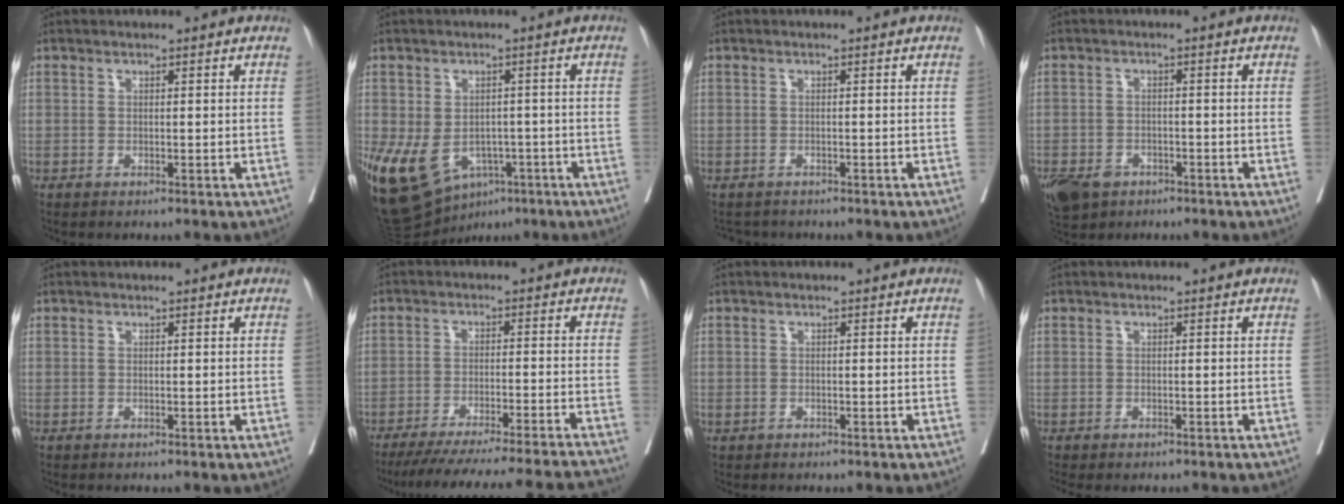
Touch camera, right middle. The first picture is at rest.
{"total": 13.9, "force": [-6.0, 9.8, 7.8], "torque": [-0.162, 0.004, -0.080]}
{"total": 2.3, "force": [-2.1, 0.9, -0.1], "torque": [-0.002, -0.005, -0.033]}
{"total": 9.5, "force": [-5.6, 6.5, 4.1], "torque": [-0.107, -0.008, -0.086]}
{"total": 0.0}
{"total": 22.6, "force": [-20.9, -1.5, 8.5], "torque": [-0.092, -0.047, -0.282]}
{"total": 0.7, "force": [-0.3, 0.7, 0.0], "torque": [-0.003, 0.005, -0.007]}
{"total": 1.8, "force": [-1.5, 0.9, 0.5], "torque": [-0.006, -0.002, -0.022]}